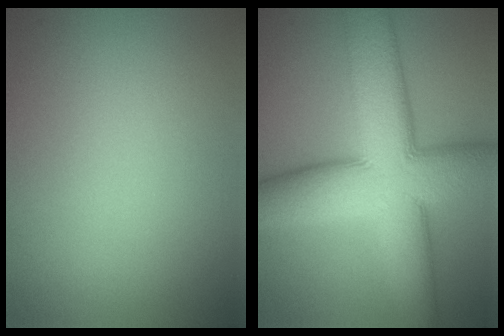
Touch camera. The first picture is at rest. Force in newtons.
{"total": 13.4, "press": 13.4, "slide": 0.3}